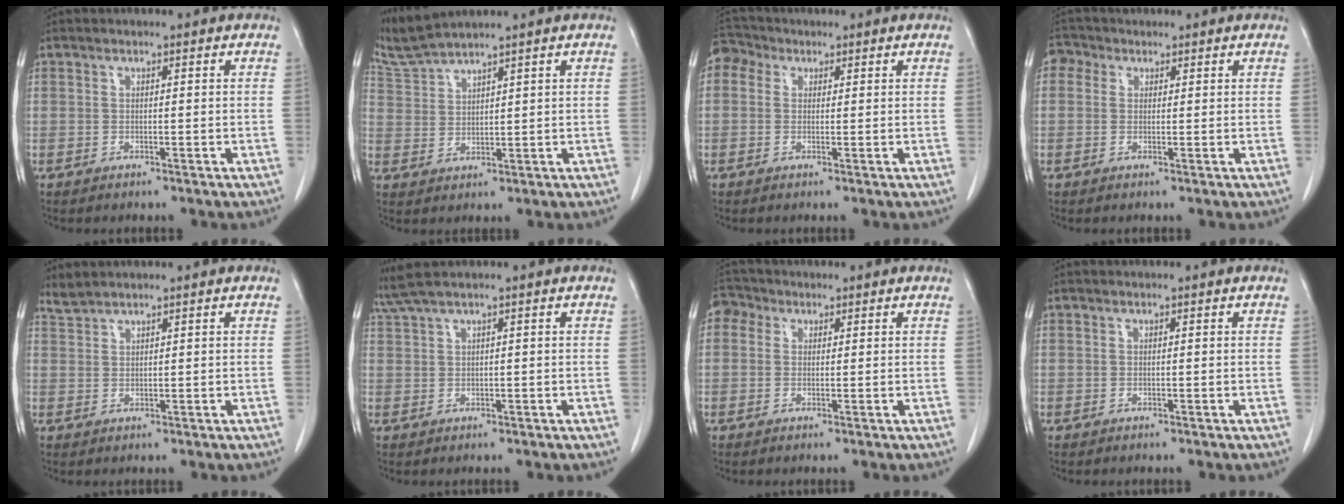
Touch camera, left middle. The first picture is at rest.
{"total": 4.7, "force": [4.5, -1.3, 0.6], "torque": [-0.030, 0.000, 0.102]}
{"total": 4.0, "force": [1.7, 3.3, 1.6], "torque": [-0.033, 0.024, 0.030]}
{"total": 2.8, "force": [1.2, 2.4, 0.8], "torque": [-0.014, 0.014, 0.017]}
{"total": 0.8, "force": [0.8, -0.1, 0.1], "torque": [-0.007, 0.007, 0.022]}
{"total": 2.7, "force": [2.1, -0.5, 1.7], "torque": [-0.048, 0.022, 0.051]}
{"total": 3.3, "force": [1.3, 2.8, 1.2], "torque": [-0.025, 0.016, 0.021]}
{"total": 0.0}